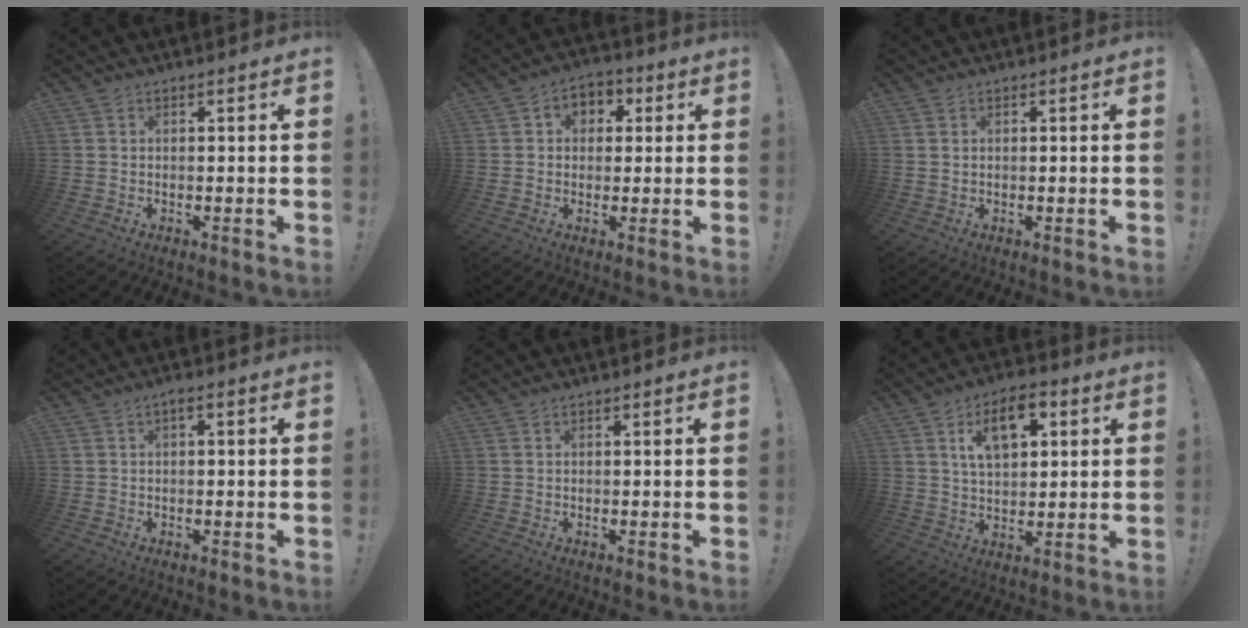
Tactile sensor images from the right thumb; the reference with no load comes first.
{"total": 5.6, "force": [0.5, 5.1, 2.3], "torque": [-0.025, 0.006, 0.011]}
{"total": 1.1, "force": [0.6, 0.7, 0.6], "torque": [-0.022, 0.005, 0.013]}
{"total": 1.4, "force": [-0.3, 0.5, 1.2], "torque": [-0.030, 0.010, -0.006]}
{"total": 0.0}
{"total": 11.0, "force": [4.6, 6.2, 7.9], "torque": [-0.117, 0.001, 0.080]}